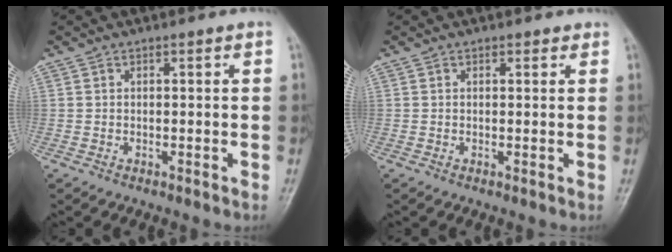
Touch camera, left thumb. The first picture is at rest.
{"total": 0.9, "force": [0.6, 0.6, 0.3], "torque": [0.003, -0.004, 0.004]}